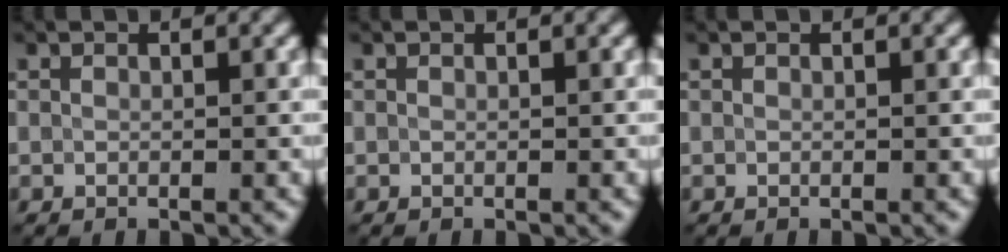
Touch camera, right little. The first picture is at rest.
{"total": 0.0}
{"total": 0.0}